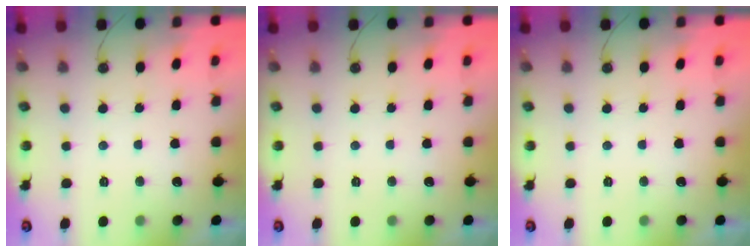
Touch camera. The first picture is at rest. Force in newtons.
{"total": 0.0}
{"total": 0.0}